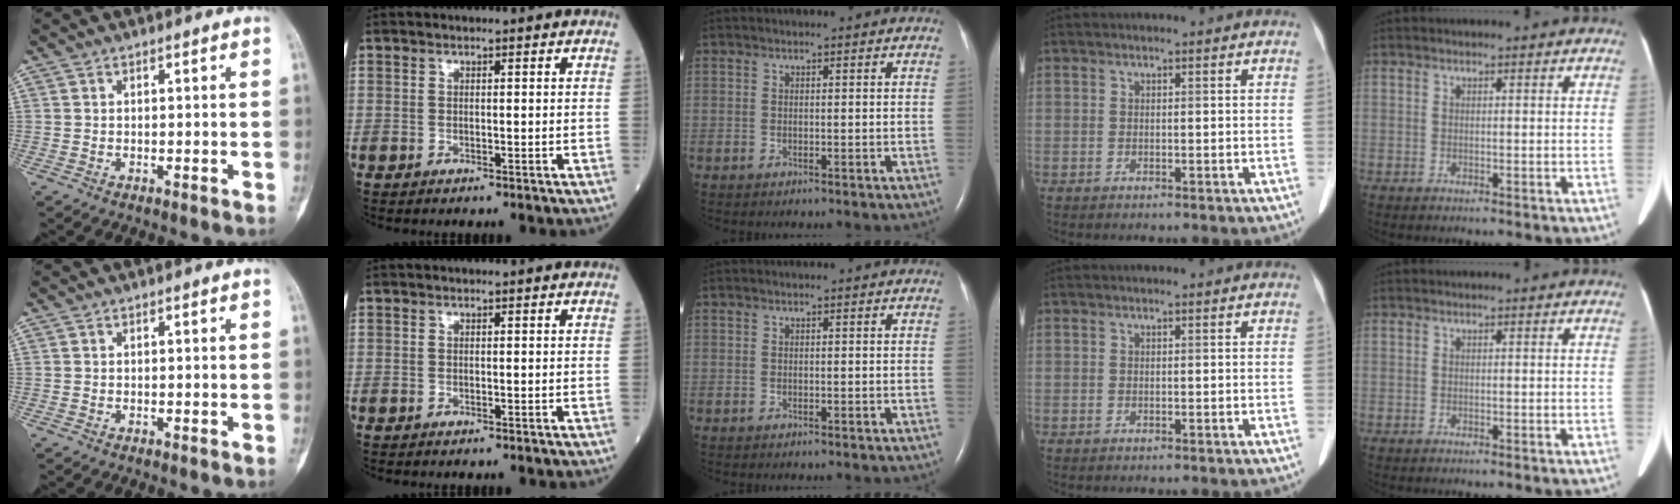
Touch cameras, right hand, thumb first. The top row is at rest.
{}